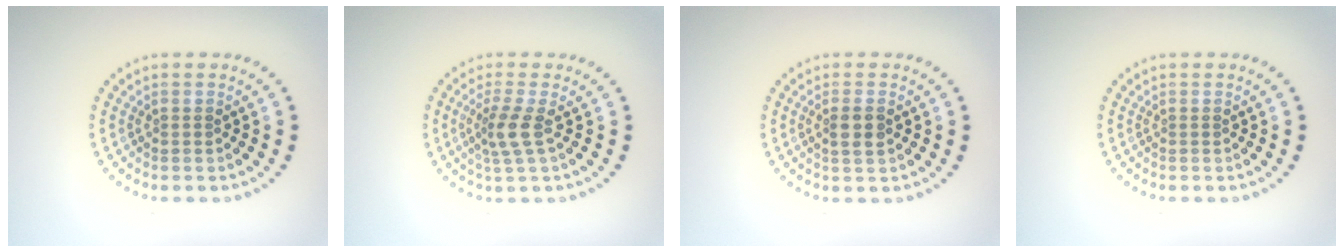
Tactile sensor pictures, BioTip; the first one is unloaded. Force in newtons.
{"total": 2.4, "press": 1.8, "slide": 1.6}
{"total": 1.9, "press": 1.8, "slide": 0.5}
{"total": 0.0}